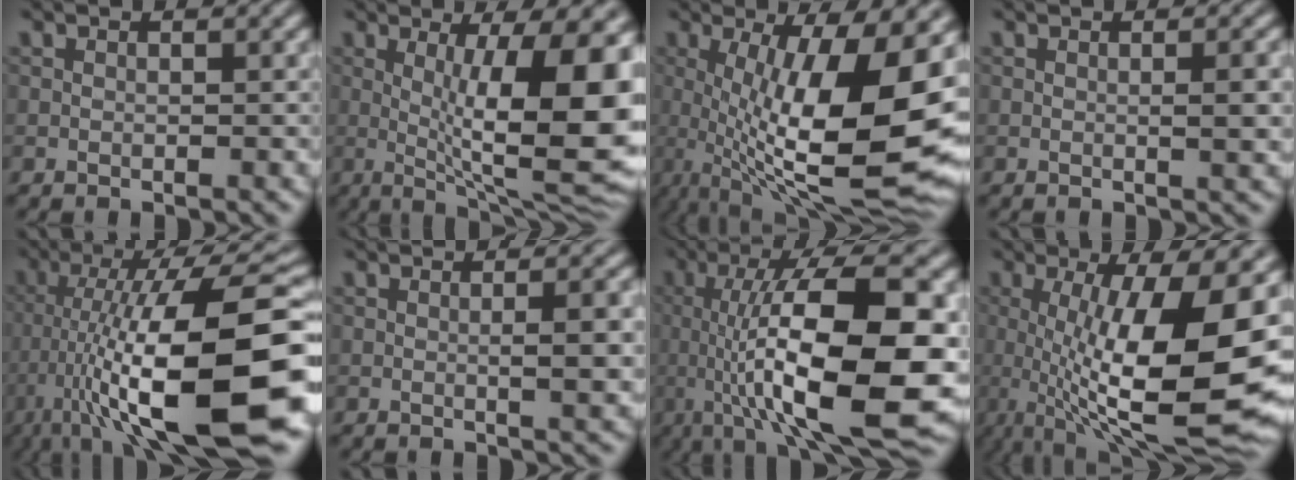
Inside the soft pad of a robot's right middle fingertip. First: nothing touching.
{"total": 12.4, "force": [0.4, 2.8, 12.1], "torque": [-0.158, 0.005, 0.014]}
{"total": 14.6, "force": [0.0, 4.0, 14.0], "torque": [-0.207, 0.002, 0.008]}
{"total": 2.1, "force": [-0.1, 0.3, 2.0], "torque": [-0.028, 0.010, 0.003]}
{"total": 15.5, "force": [-3.6, 3.8, 14.6], "torque": [-0.229, 0.026, -0.050]}
{"total": 3.0, "force": [-0.1, 0.6, 3.0], "torque": [-0.041, 0.011, 0.004]}
{"total": 14.6, "force": [-1.2, 4.5, 13.8], "torque": [-0.193, 0.009, -0.017]}
{"total": 13.1, "force": [-0.3, 3.5, 12.6], "torque": [-0.195, -0.010, 0.001]}